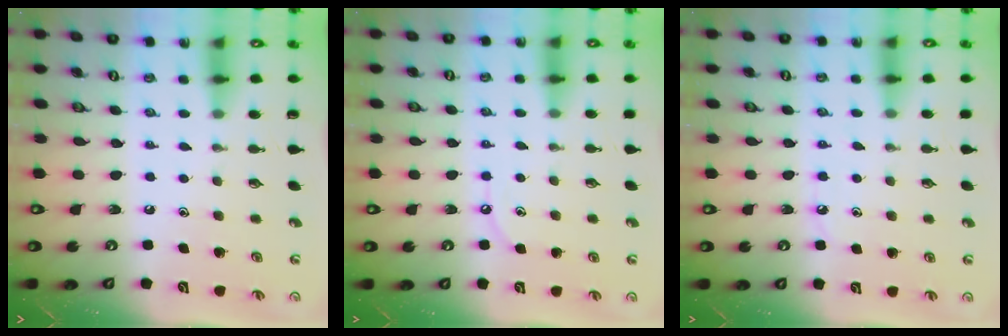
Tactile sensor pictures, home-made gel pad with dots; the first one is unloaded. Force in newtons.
{"total": 5.4, "press": 5.4, "slide": 0.7}
{"total": 3.9, "press": 3.9, "slide": 0.6}